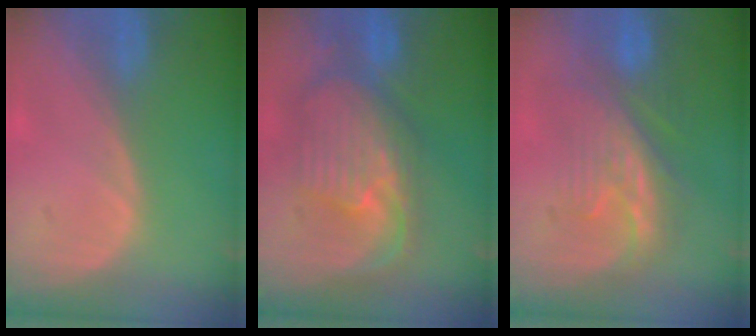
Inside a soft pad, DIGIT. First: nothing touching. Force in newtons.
{"total": 10.5, "press": 9.4, "slide": 4.6}
{"total": 8.1, "press": 7.9, "slide": 1.6}